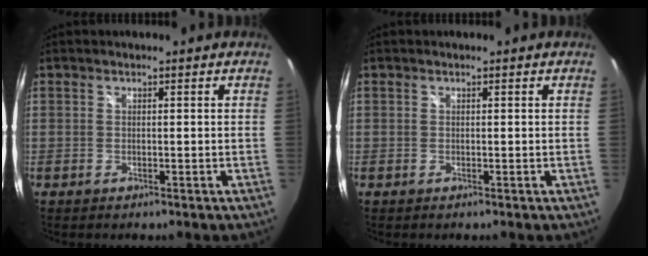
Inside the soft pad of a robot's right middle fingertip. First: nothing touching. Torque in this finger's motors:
{"motor_torque": [0.00, 0.00, 0.00, 0.01]}